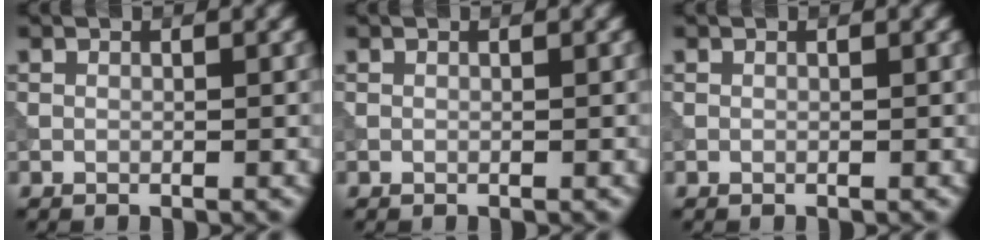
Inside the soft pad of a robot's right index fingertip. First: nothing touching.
{"total": 0.0}
{"total": 0.0}